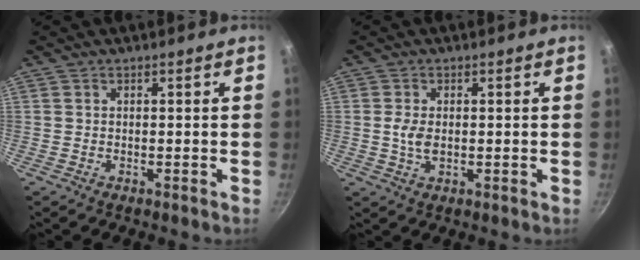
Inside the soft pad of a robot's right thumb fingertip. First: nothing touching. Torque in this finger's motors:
{"motor_torque": [1.62, 1.48, 0.07, -0.36, 0.02]}